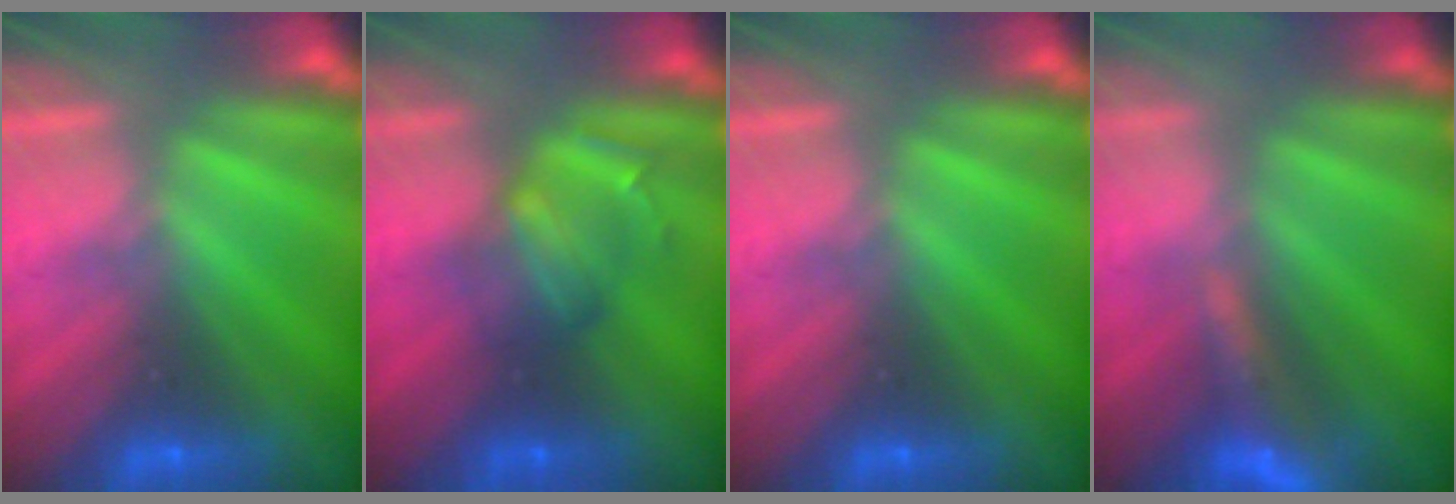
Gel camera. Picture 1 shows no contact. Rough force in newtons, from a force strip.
{"total": 2.4}
{"total": 0.0}
{"total": 9.7}